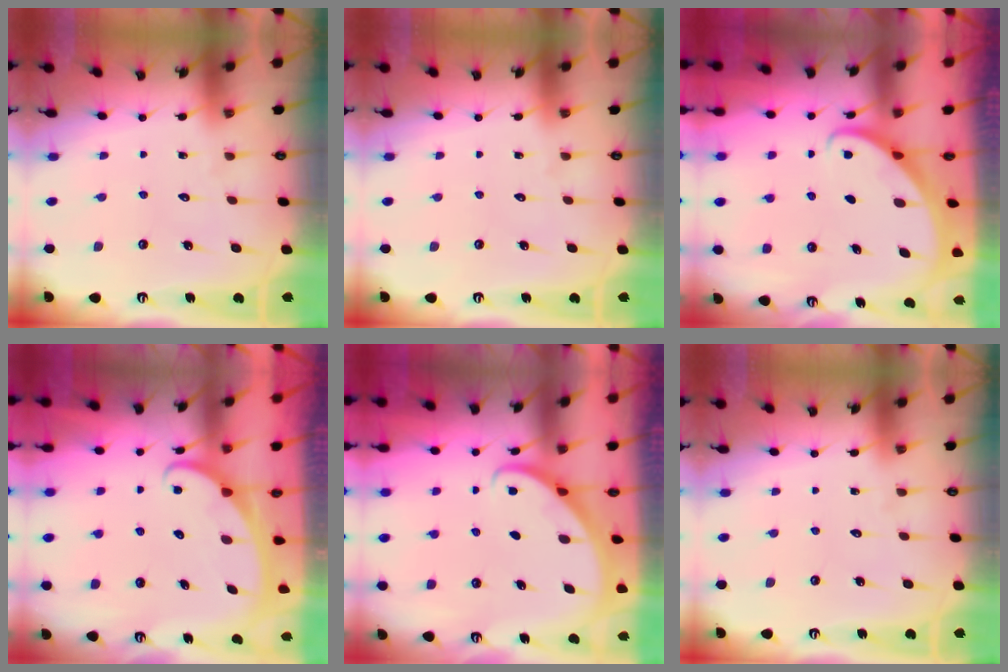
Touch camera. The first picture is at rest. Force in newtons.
{"total": 0.0}
{"total": 2.4, "press": 2.4, "slide": 0.2}
{"total": 2.3, "press": 2.3, "slide": 0.4}
{"total": 2.8, "press": 2.8, "slide": 0.2}
{"total": 0.0}